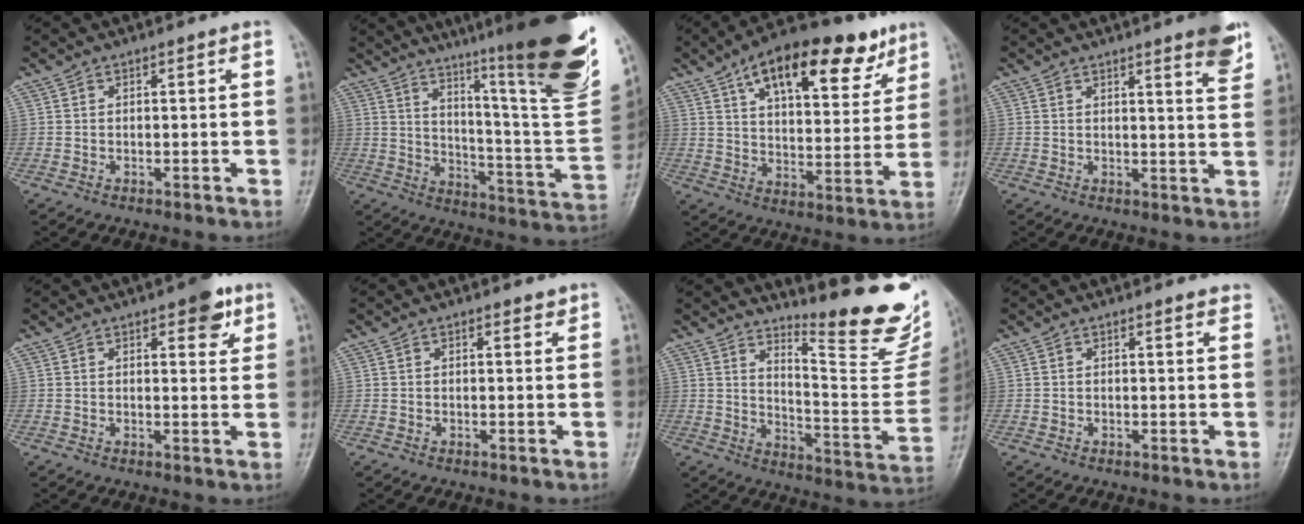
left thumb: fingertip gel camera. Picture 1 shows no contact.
{"total": 31.3, "force": [19.7, 3.9, 24.1], "torque": [-0.295, -0.097, 0.283]}
{"total": 21.3, "force": [12.4, 9.5, 14.5], "torque": [-0.184, -0.025, 0.193]}
{"total": 6.1, "force": [4.0, 0.8, 4.5], "torque": [-0.048, -0.024, 0.048]}
{"total": 5.4, "force": [3.1, 2.3, 3.8], "torque": [-0.031, -0.012, 0.033]}
{"total": 1.2, "force": [0.9, 0.5, 0.5], "torque": [-0.003, -0.007, 0.011]}
{"total": 21.4, "force": [17.1, 4.1, 12.2], "torque": [-0.134, -0.161, 0.231]}
{"total": 1.7, "force": [1.6, 0.4, 0.6], "torque": [-0.004, -0.007, 0.015]}